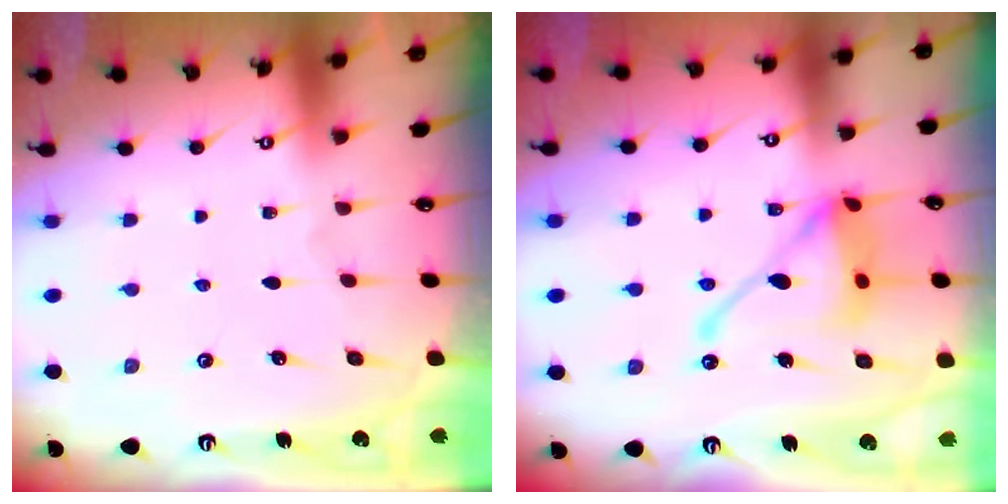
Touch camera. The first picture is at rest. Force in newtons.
{"total": 16.1, "press": 16.0, "slide": 1.6}